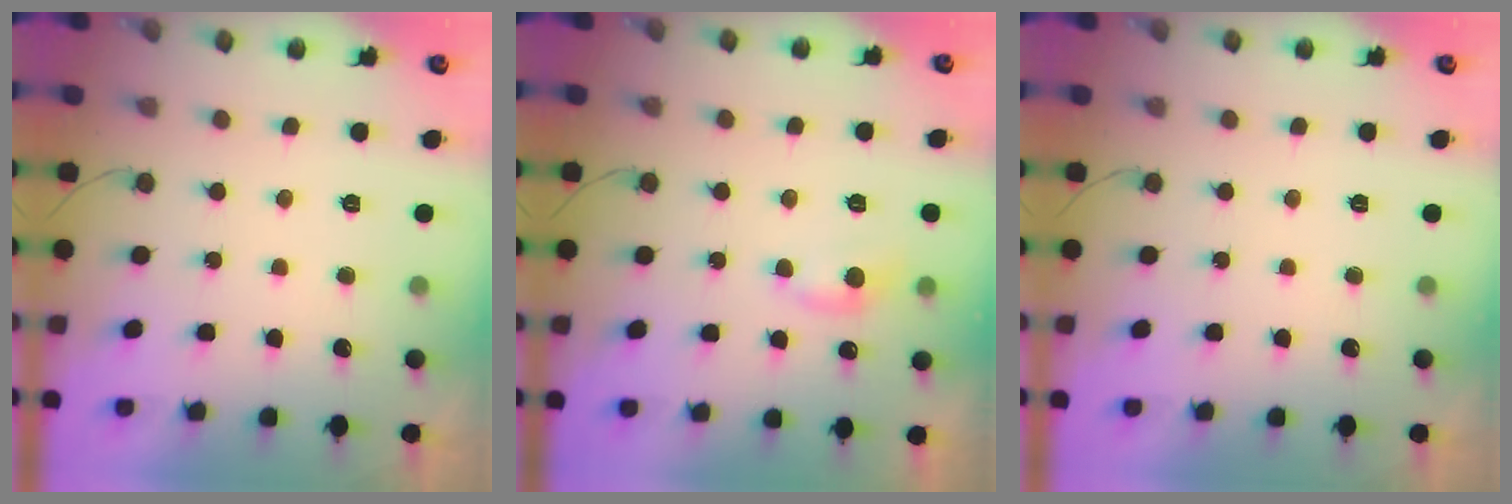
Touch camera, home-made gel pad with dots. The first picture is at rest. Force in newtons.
{"total": 5.1, "press": 5.1, "slide": 0.7}
{"total": 0.0}